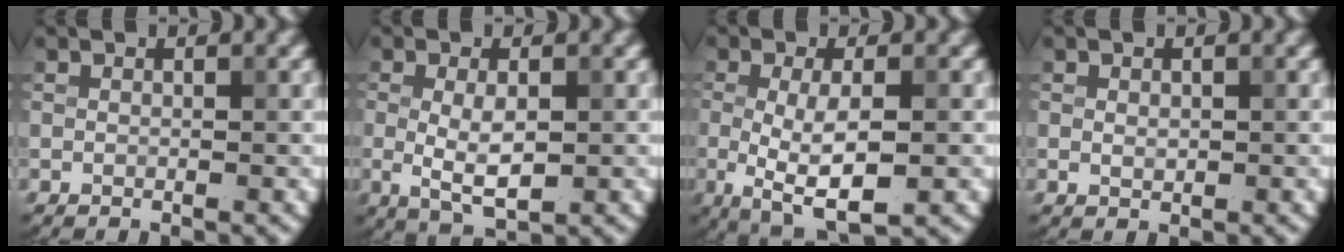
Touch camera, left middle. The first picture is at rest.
{"total": 3.8, "force": [-0.2, 1.6, 3.5], "torque": [-0.070, -0.005, -0.001]}
{"total": 5.7, "force": [-1.1, 1.8, 5.3], "torque": [-0.105, -0.014, -0.015]}
{"total": 0.9, "force": [0.1, 0.7, 0.7], "torque": [-0.011, -0.002, 0.003]}